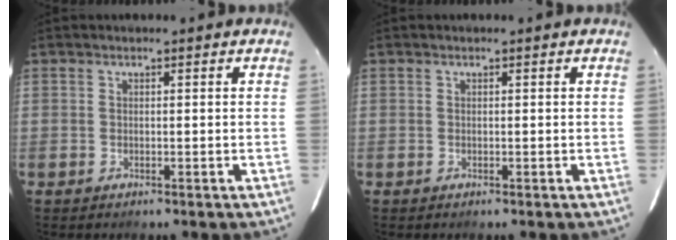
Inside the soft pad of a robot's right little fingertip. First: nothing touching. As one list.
[{"total": 0.0}]